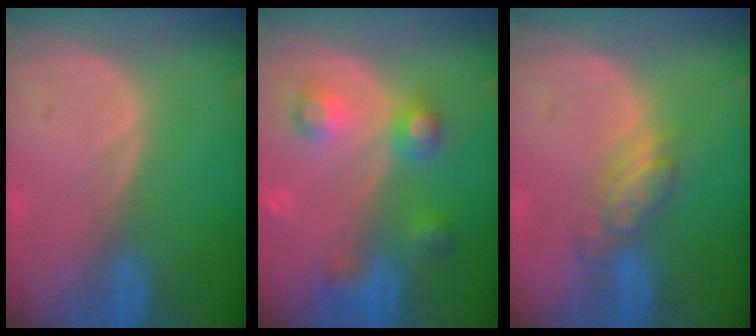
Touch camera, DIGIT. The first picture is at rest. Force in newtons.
{"total": 6.0, "press": 6.0, "slide": 0.3}
{"total": 5.4, "press": 4.7, "slide": 2.7}